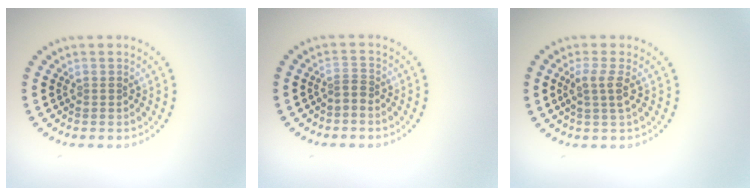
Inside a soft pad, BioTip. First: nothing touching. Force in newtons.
{"total": 1.1, "press": 0.6, "slide": 0.9}
{"total": 1.9, "press": 1.6, "slide": 1.1}